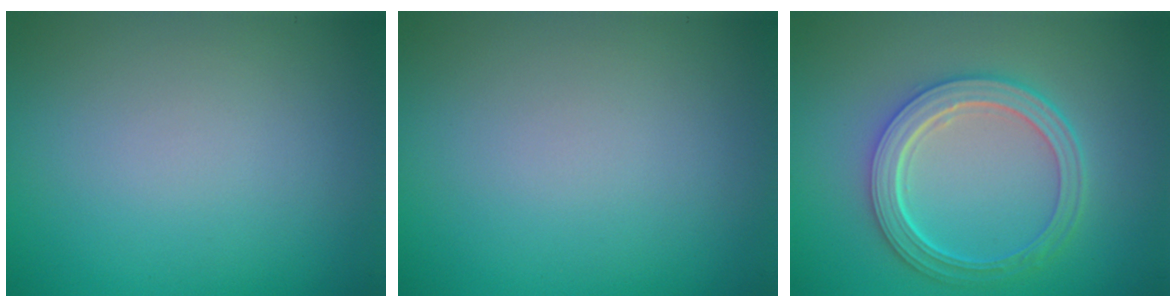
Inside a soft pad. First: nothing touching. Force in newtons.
{"total": 0.0}
{"total": 4.9, "press": 3.9, "slide": 3.0}